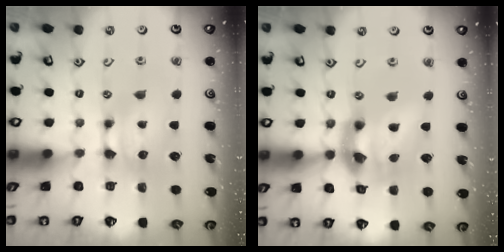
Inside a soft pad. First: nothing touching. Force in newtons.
{"total": 8.8, "press": 8.4, "slide": 2.7}